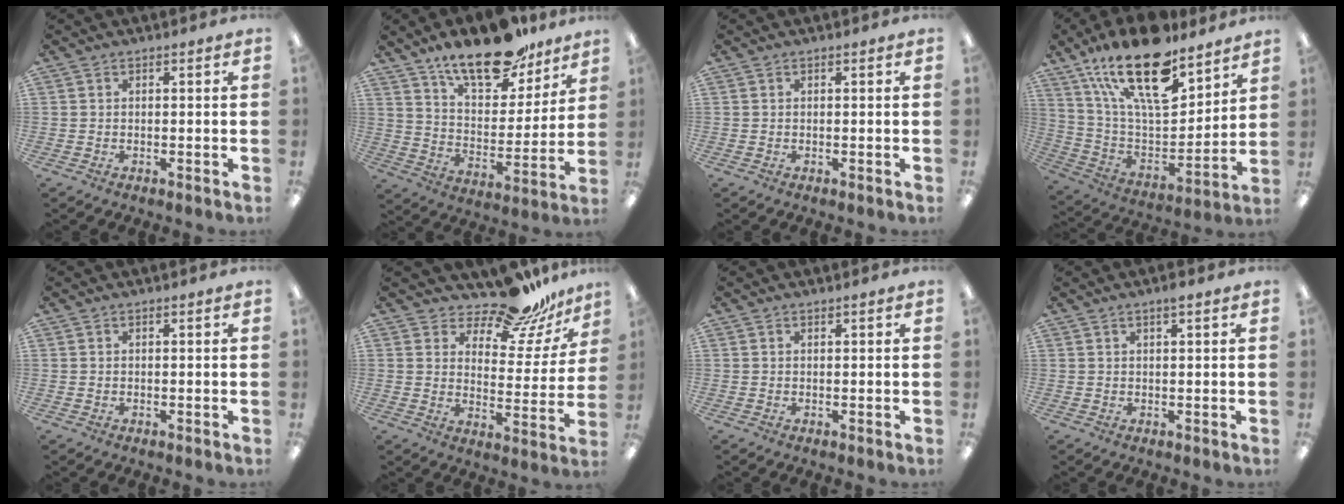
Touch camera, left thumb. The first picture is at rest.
{"total": 19.5, "force": [14.9, 7.7, 9.8], "torque": [-0.156, -0.092, 0.257]}
{"total": 0.0}
{"total": 24.2, "force": [15.7, 9.8, 15.6], "torque": [-0.280, -0.094, 0.271]}
{"total": 0.5, "force": [0.4, 0.1, 0.3], "torque": [-0.007, 0.002, 0.008]}
{"total": 14.7, "force": [12.7, 4.7, 5.8], "torque": [-0.090, -0.097, 0.221]}
{"total": 0.5, "force": [0.5, 0.1, 0.1], "torque": [-0.004, 0.000, 0.010]}
{"total": 2.1, "force": [1.5, 0.2, 1.4], "torque": [-0.030, 0.002, 0.026]}